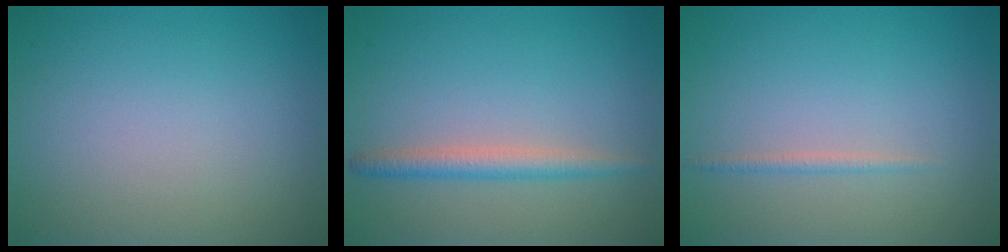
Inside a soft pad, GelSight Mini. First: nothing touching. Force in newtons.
{"total": 2.3, "press": 2.3, "slide": 0.1}
{"total": 0.8, "press": 0.8, "slide": 0.0}